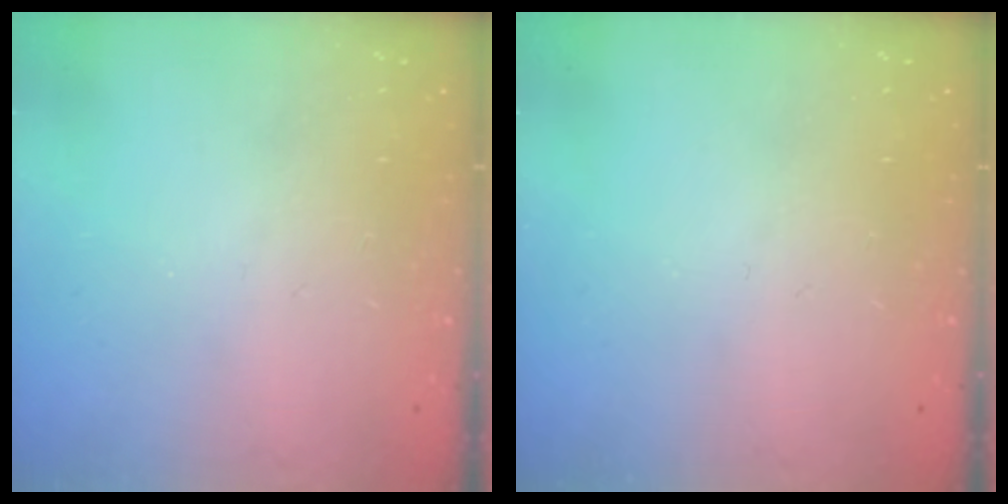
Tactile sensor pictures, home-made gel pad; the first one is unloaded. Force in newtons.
{"total": 0.0}